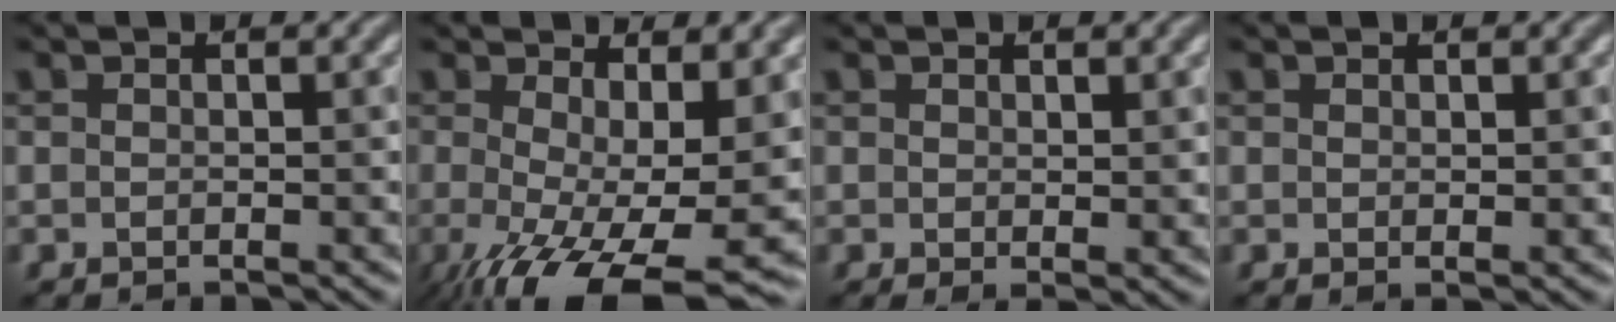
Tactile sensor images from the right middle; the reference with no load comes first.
{"total": 12.0, "force": [-3.1, 4.4, 10.8], "torque": [-0.185, -0.027, -0.039]}
{"total": 1.2, "force": [0.4, 0.4, 1.0], "torque": [-0.014, -0.004, 0.009]}
{"total": 0.6, "force": [0.4, 0.1, 0.4], "torque": [-0.006, -0.001, 0.008]}